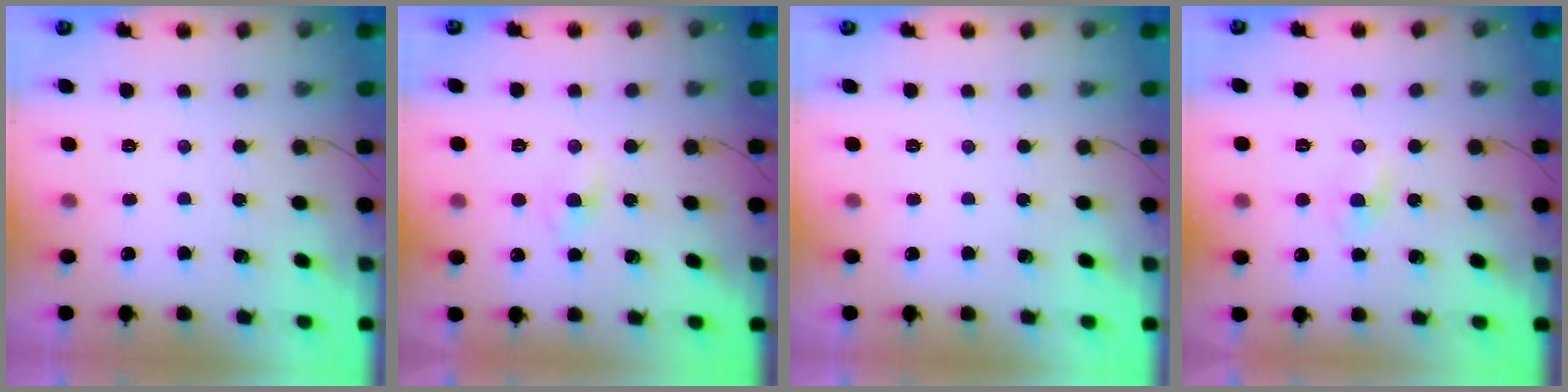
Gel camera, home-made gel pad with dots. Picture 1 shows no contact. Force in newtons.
{"total": 2.1, "press": 1.8, "slide": 1.0}
{"total": 0.0}
{"total": 1.8, "press": 1.5, "slide": 0.9}